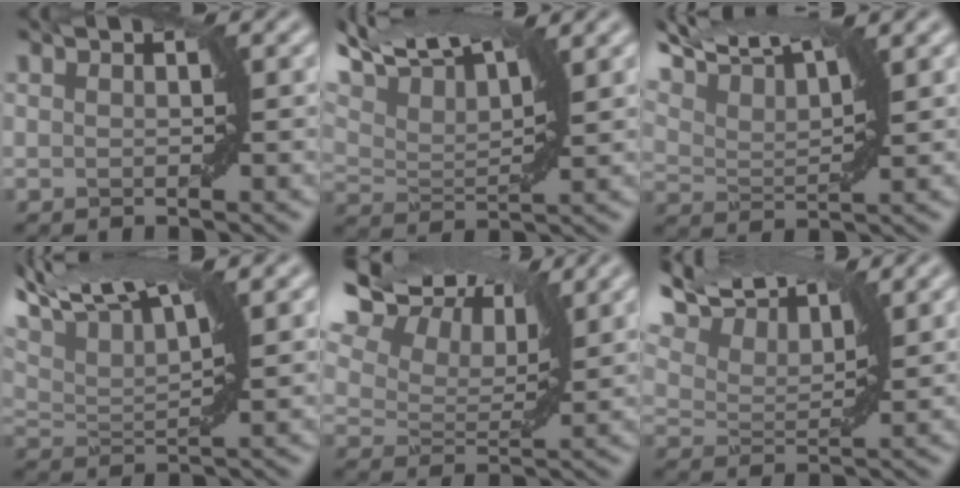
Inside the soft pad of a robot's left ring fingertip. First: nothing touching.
{"total": 10.4, "force": [7.2, 3.5, 6.7], "torque": [-0.134, 0.048, 0.111]}
{"total": 8.7, "force": [6.9, 2.0, 4.9], "torque": [-0.109, 0.030, 0.098]}
{"total": 9.5, "force": [6.2, 3.0, 6.5], "torque": [-0.126, 0.032, 0.102]}
{"total": 14.0, "force": [9.5, 7.1, 7.5], "torque": [-0.172, 0.060, 0.145]}
{"total": 10.6, "force": [8.5, 3.3, 5.4], "torque": [-0.129, 0.036, 0.125]}